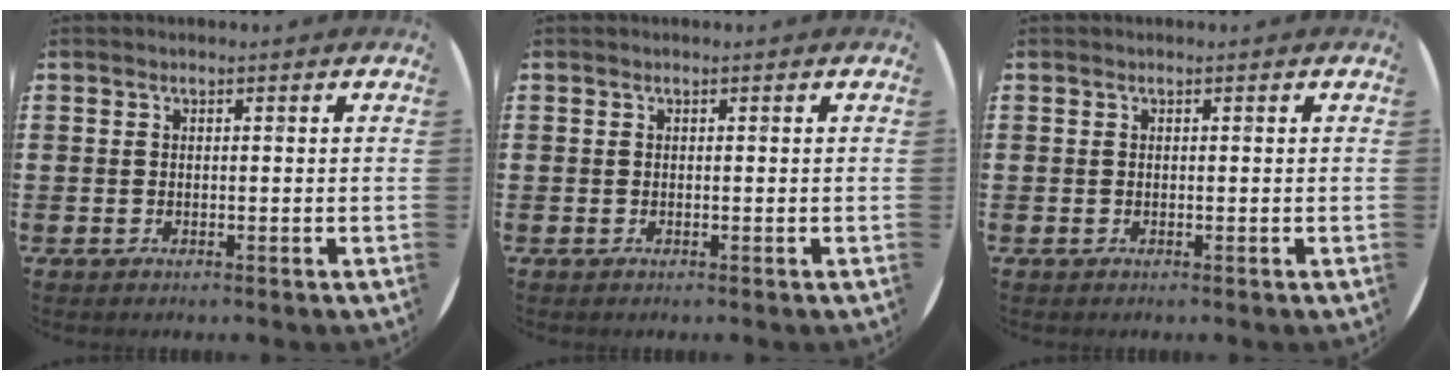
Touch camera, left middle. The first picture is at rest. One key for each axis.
{"total": 0.0}
{"total": 0.0}